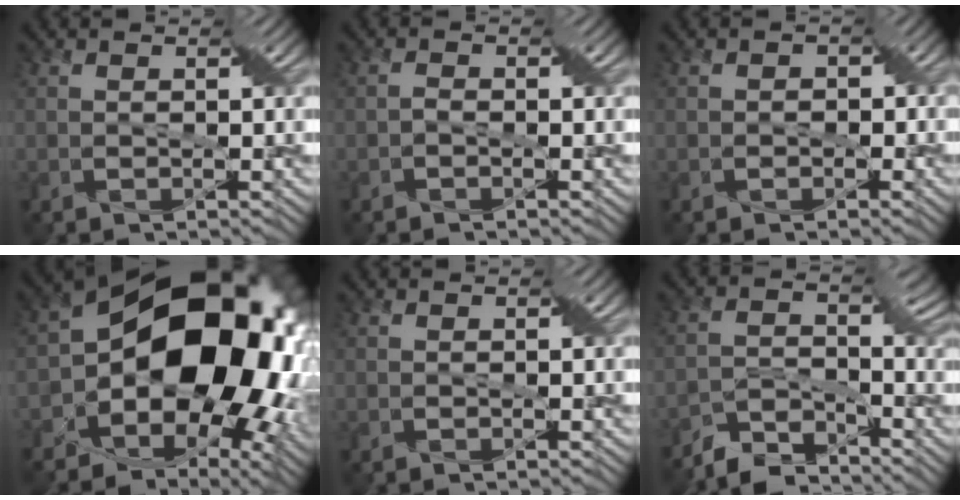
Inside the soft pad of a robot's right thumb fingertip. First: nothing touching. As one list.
[{"total": 0.6, "force": [-0.4, -0.3, 0.2], "torque": [-0.007, 0.004, -0.011]}, {"total": 2.4, "force": [-0.8, 2.1, 0.8], "torque": [-0.004, 0.007, -0.021]}, {"total": 16.7, "force": [0.4, 11.6, 12.1], "torque": [-0.202, -0.019, 0.035]}, {"total": 0.0}, {"total": 5.5, "force": [-5.1, 1.4, 1.5], "torque": [-0.047, -0.009, -0.098]}]